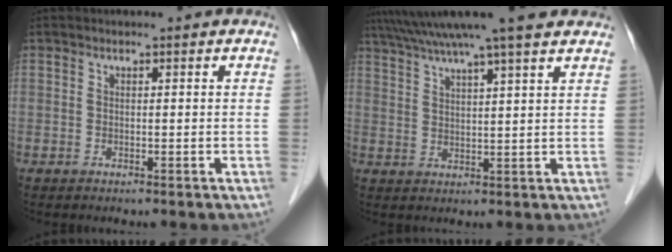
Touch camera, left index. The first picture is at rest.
{"total": 14.1, "force": [12.0, -0.3, 7.4], "torque": [-0.131, 0.036, 0.170]}